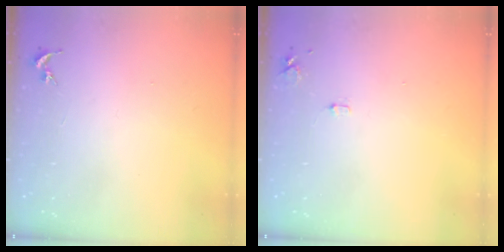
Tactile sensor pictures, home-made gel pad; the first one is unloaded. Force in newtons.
{"total": 5.2, "press": 5.1, "slide": 0.8}